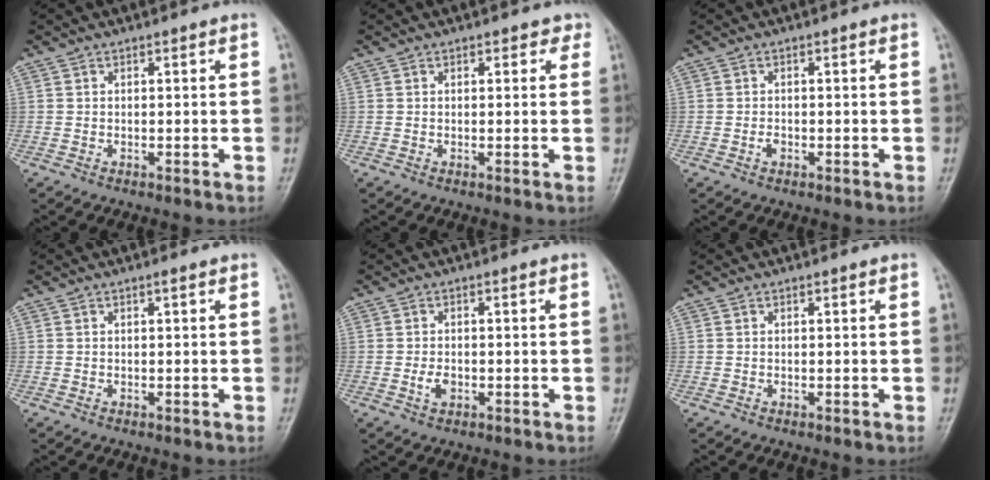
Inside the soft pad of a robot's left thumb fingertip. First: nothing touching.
{"total": 1.9, "force": [1.1, 1.3, 0.8], "torque": [0.013, 0.000, 0.005]}
{"total": 1.1, "force": [-0.5, 0.8, 0.7], "torque": [-0.010, 0.001, -0.011]}
{"total": 0.7, "force": [0.4, 0.2, 0.6], "torque": [-0.009, 0.001, 0.002]}
{"total": 2.5, "force": [-0.7, 1.6, 1.7], "torque": [-0.029, 0.001, -0.013]}
{"total": 0.0}